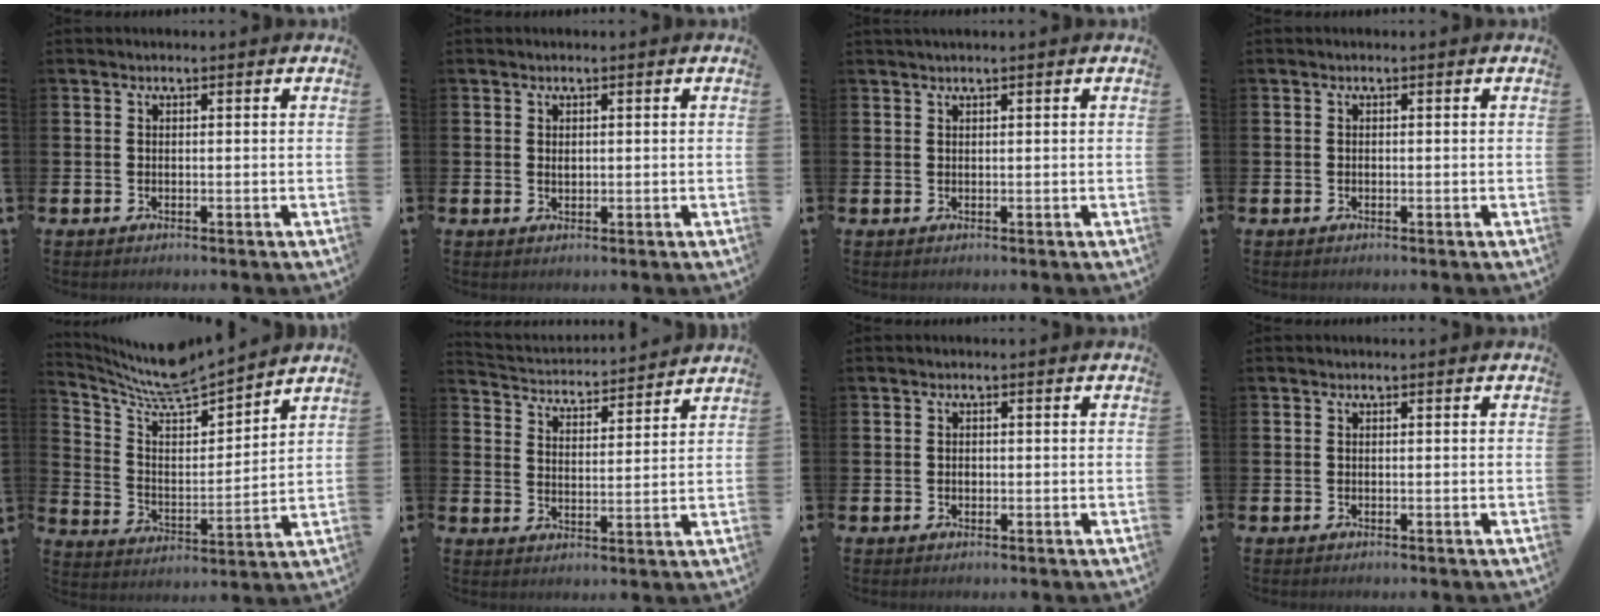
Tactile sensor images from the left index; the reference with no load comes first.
{"total": 0.8, "force": [0.5, 0.4, 0.4], "torque": [0.001, -0.001, 0.006]}
{"total": 0.7, "force": [0.7, -0.1, 0.3], "torque": [-0.011, 0.003, 0.014]}
{"total": 0.0}
{"total": 8.5, "force": [8.3, 0.7, 1.9], "torque": [-0.077, -0.067, 0.146]}
{"total": 3.8, "force": [3.8, 0.4, -0.2], "torque": [-0.020, -0.037, 0.062]}
{"total": 0.7, "force": [0.0, 0.6, 0.4], "torque": [-0.007, 0.005, -0.002]}
{"total": 0.0}